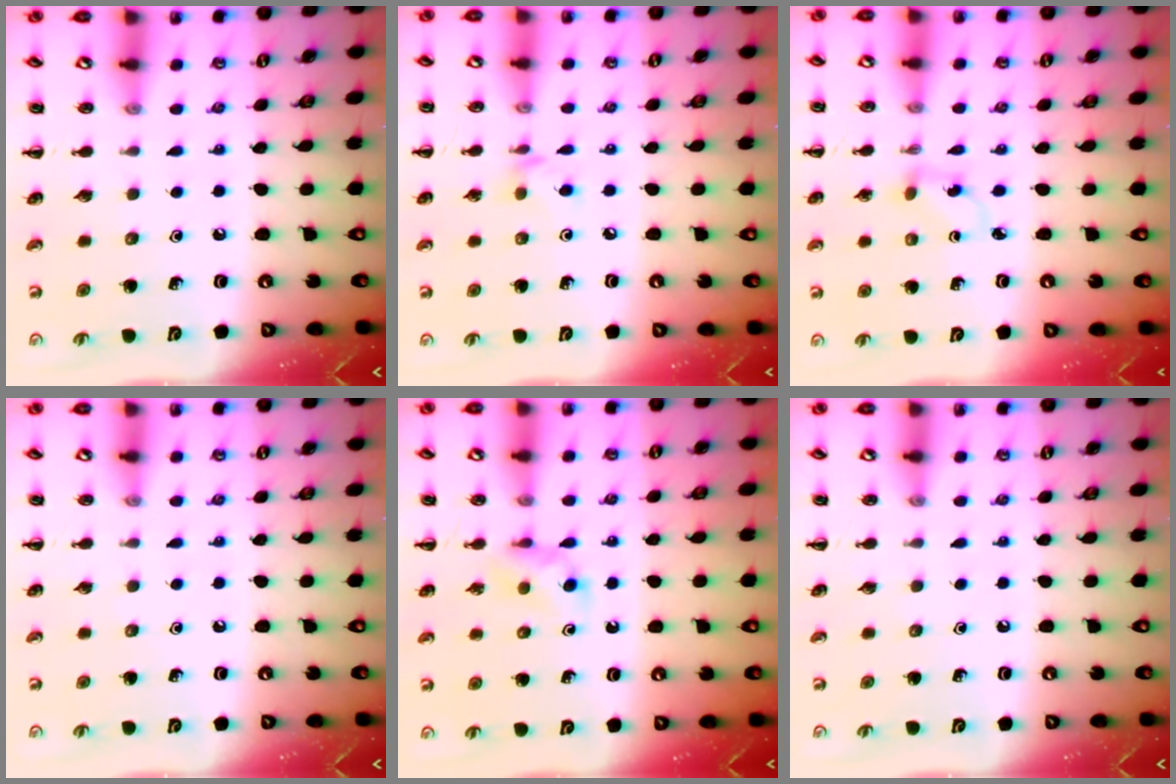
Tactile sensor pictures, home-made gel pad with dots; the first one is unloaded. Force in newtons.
{"total": 4.2, "press": 3.9, "slide": 1.5}
{"total": 1.9, "press": 1.7, "slide": 0.9}
{"total": 0.0}
{"total": 3.9, "press": 3.5, "slide": 1.6}
{"total": 0.0}